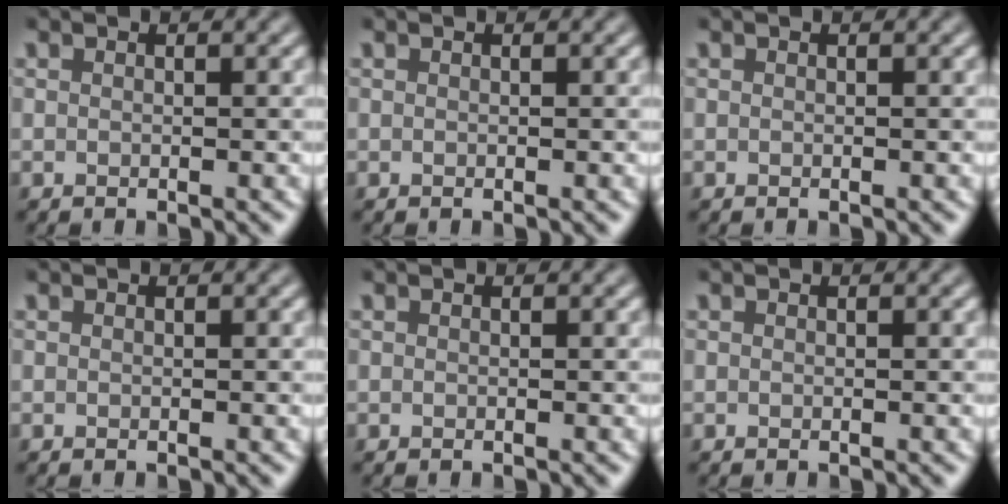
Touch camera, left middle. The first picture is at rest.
{"total": 0.0}
{"total": 0.0}
{"total": 0.0}
{"total": 0.0}
{"total": 0.0}